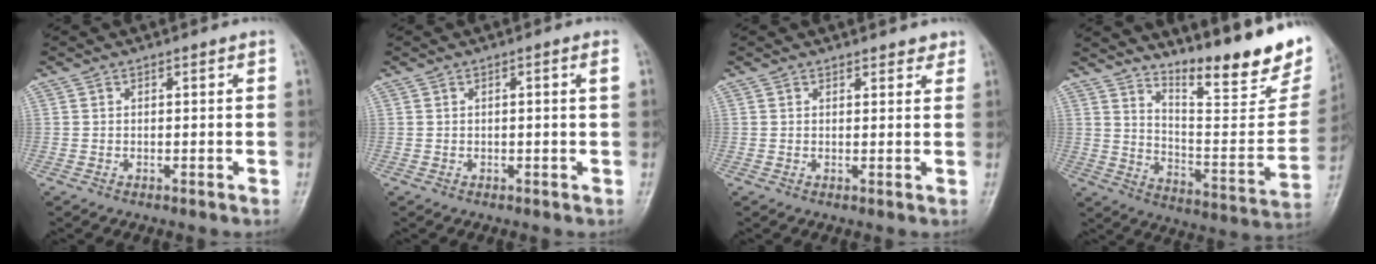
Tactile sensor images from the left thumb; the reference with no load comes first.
{"total": 1.5, "force": [0.1, -0.1, 1.5], "torque": [-0.032, 0.007, 0.005]}
{"total": 1.8, "force": [1.6, 0.8, 0.5], "torque": [0.007, -0.008, 0.015]}
{"total": 22.7, "force": [17.1, 5.3, 13.9], "torque": [-0.169, -0.117, 0.249]}